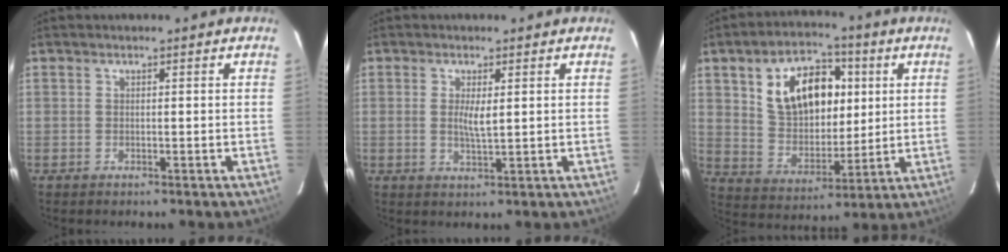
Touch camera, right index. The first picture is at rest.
{"total": 3.1, "force": [0.5, 0.7, 3.0], "torque": [-0.056, -0.005, 0.009]}
{"total": 15.7, "force": [4.7, 10.0, 11.0], "torque": [-0.203, 0.026, 0.097]}